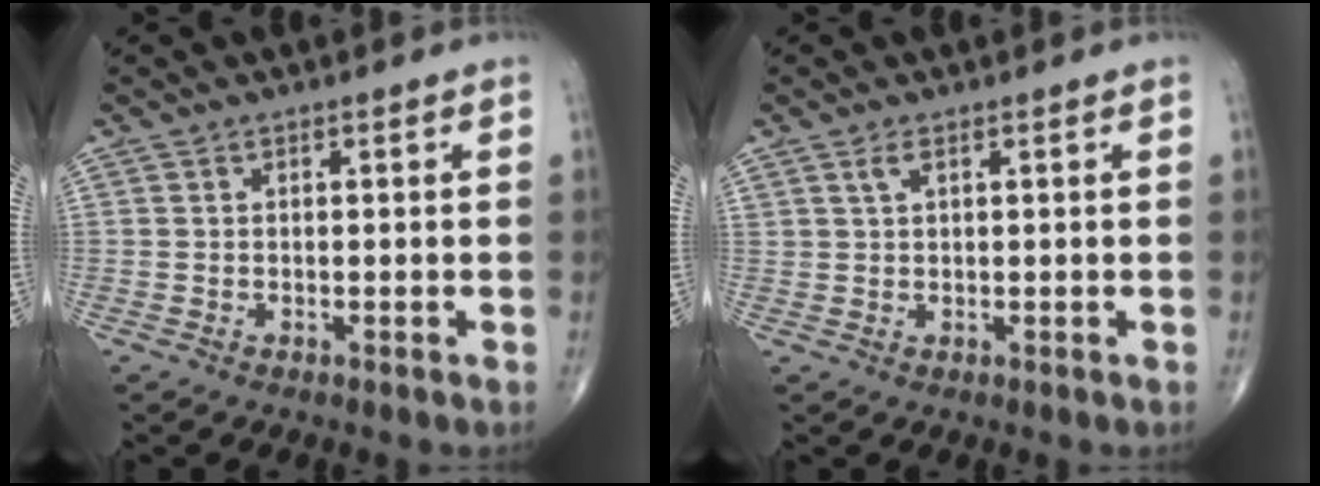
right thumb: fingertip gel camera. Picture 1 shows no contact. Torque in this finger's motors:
{"motor_torque": [-0.04, -0.04, 0.07, 0.05, 0.01]}